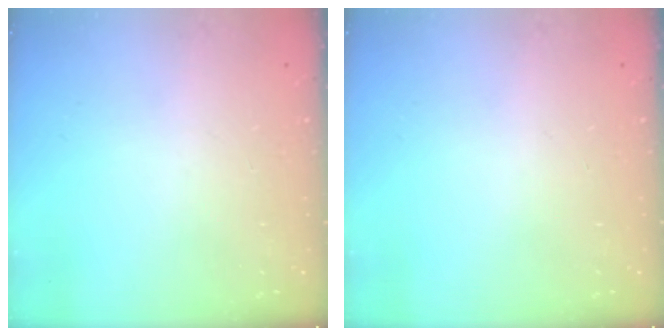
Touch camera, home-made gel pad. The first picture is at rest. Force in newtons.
{"total": 0.0}